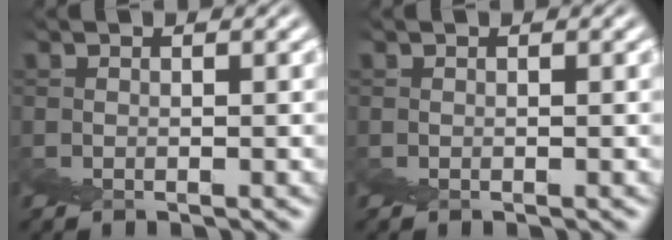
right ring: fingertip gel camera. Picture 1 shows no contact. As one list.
[{"total": 0.0}]